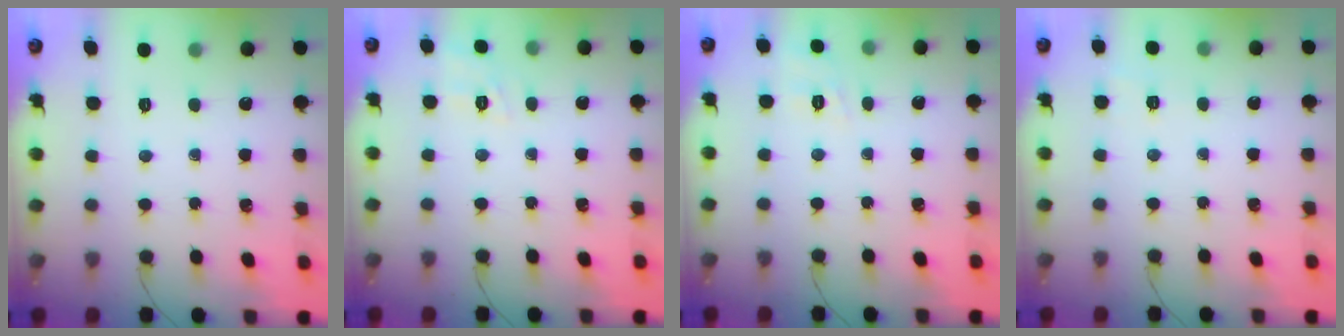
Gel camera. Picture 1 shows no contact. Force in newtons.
{"total": 9.1, "press": 8.9, "slide": 2.2}
{"total": 6.7, "press": 6.4, "slide": 1.8}
{"total": 6.9, "press": 6.7, "slide": 1.6}